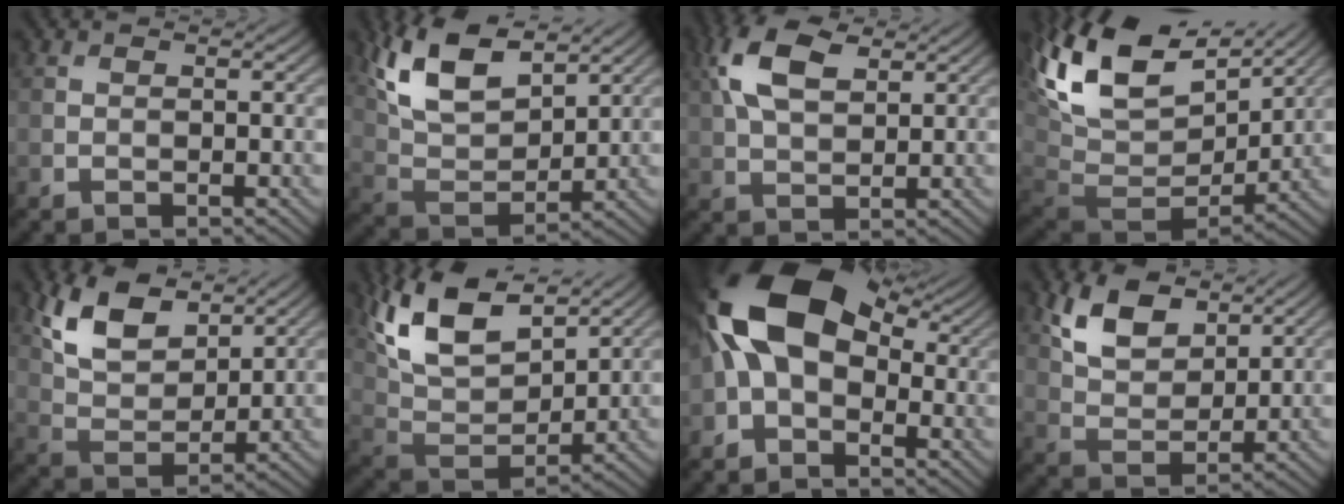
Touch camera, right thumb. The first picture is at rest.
{"total": 12.5, "force": [7.5, 5.7, 8.2], "torque": [-0.185, 0.012, 0.138]}
{"total": 9.0, "force": [3.7, 4.7, 6.7], "torque": [-0.169, 0.018, 0.070]}
{"total": 17.6, "force": [7.8, 10.5, 11.7], "torque": [-0.250, 0.020, 0.161]}
{"total": 9.4, "force": [5.5, 4.9, 5.9], "torque": [-0.136, 0.002, 0.107]}
{"total": 14.7, "force": [8.9, 6.7, 9.5], "torque": [-0.211, 0.017, 0.148]}
{"total": 15.0, "force": [1.7, 9.4, 11.5], "torque": [-0.235, 0.005, 0.015]}
{"total": 7.8, "force": [4.5, 4.3, 4.7], "torque": [-0.105, -0.002, 0.087]}